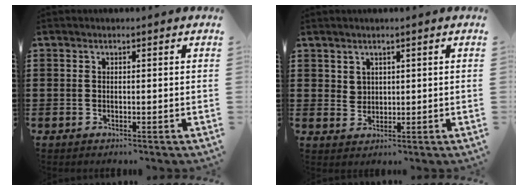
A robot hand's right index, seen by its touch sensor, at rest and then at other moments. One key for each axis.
{"total": 2.2, "fx": 1.5, "fy": 1.6, "fz": 0.4, "tx": -0.013, "ty": 0.007, "tz": 0.028}